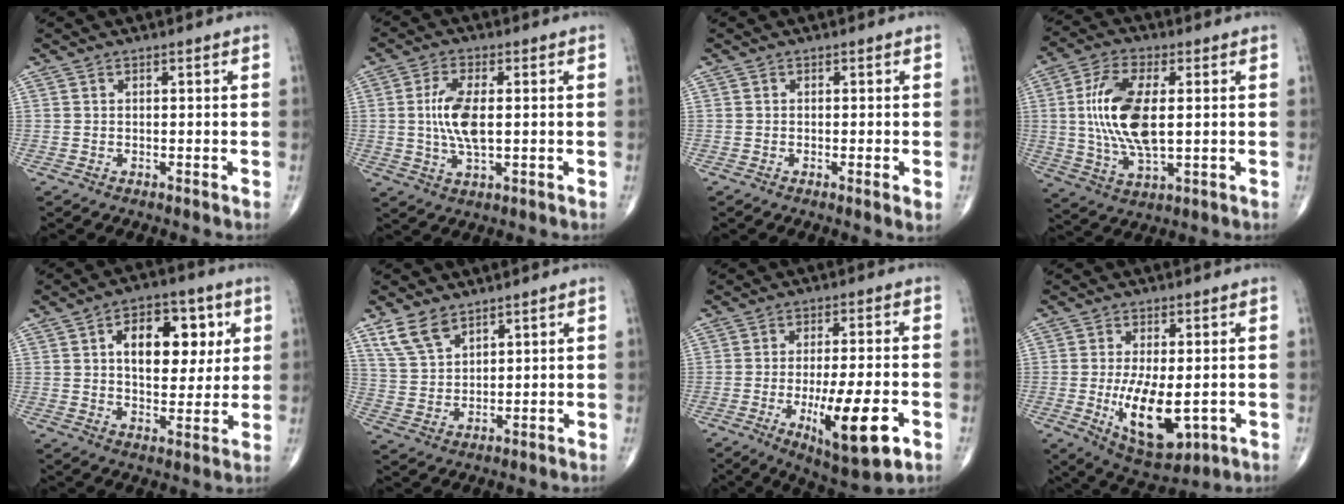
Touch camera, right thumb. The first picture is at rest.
{"total": 8.3, "force": [0.4, 3.4, 7.5], "torque": [-0.161, -0.005, 0.009]}
{"total": 1.9, "force": [-0.4, 0.2, 1.9], "torque": [-0.033, -0.007, -0.007]}
{"total": 14.5, "force": [1.3, 6.5, 12.9], "torque": [-0.262, -0.007, 0.027]}
{"total": 14.6, "force": [4.0, 8.6, 11.2], "torque": [-0.122, -0.002, 0.061]}
{"total": 7.0, "force": [4.9, 3.6, 3.5], "torque": [-0.059, -0.020, 0.105]}
{"total": 14.8, "force": [-5.1, 3.7, 13.5], "torque": [-0.215, 0.000, -0.069]}
{"total": 12.5, "force": [-2.2, 5.6, 11.0], "torque": [-0.174, -0.020, -0.020]}